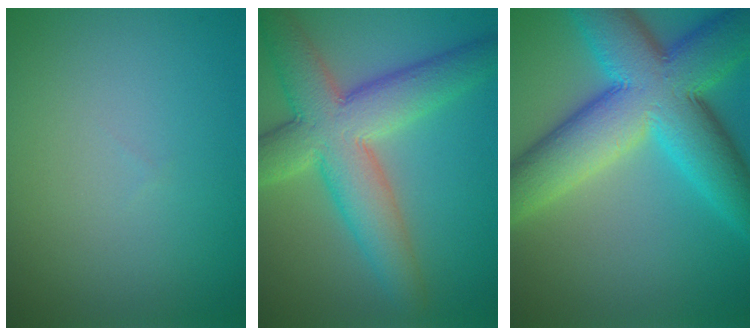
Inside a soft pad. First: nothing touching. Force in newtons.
{"total": 8.9, "press": 8.9, "slide": 0.4}
{"total": 13.1, "press": 13.1, "slide": 0.4}